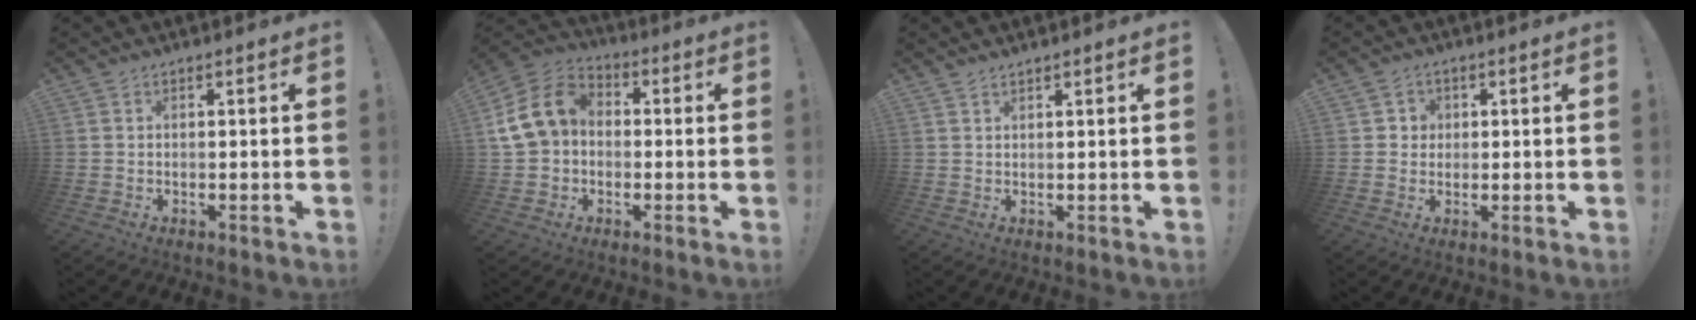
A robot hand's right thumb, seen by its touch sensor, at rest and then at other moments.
{"total": 13.7, "force": [1.3, 11.1, 8.0], "torque": [-0.160, 0.018, 0.030]}
{"total": 1.2, "force": [1.2, 0.0, 0.4], "torque": [0.000, -0.008, 0.022]}
{"total": 3.0, "force": [0.3, 2.9, 0.6], "torque": [-0.007, 0.001, 0.004]}